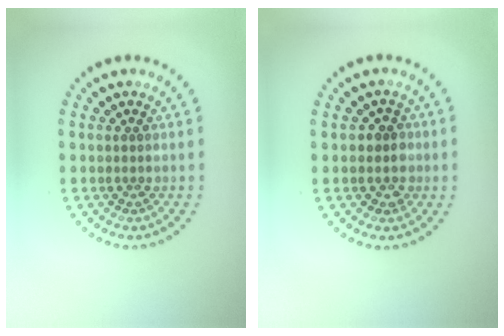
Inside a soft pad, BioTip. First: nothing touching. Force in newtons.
{"total": 1.9, "press": 1.7, "slide": 0.8}